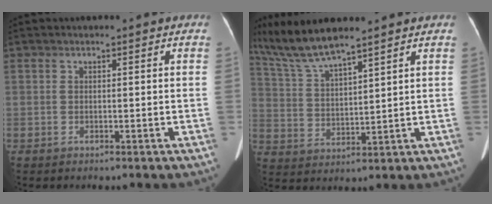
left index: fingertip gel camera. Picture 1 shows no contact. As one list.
[{"total": 9.0, "force": [7.9, 0.1, 4.3], "torque": [-0.098, 0.008, 0.161]}]